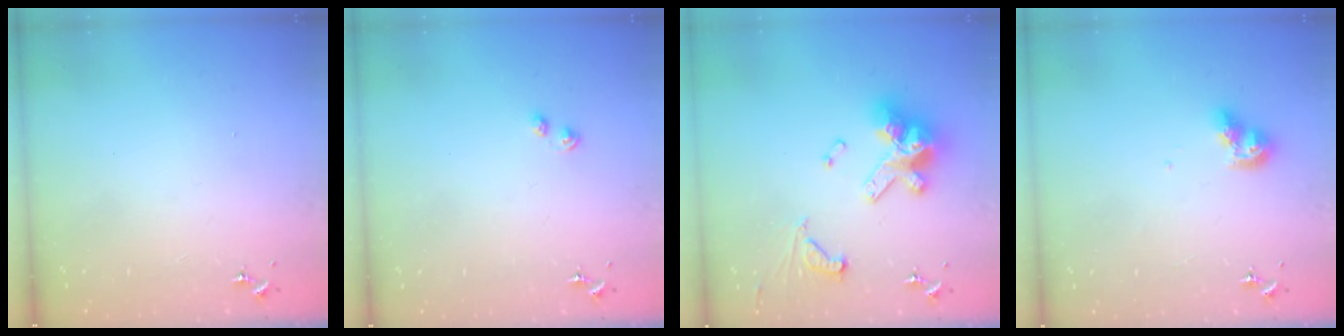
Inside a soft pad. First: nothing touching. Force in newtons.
{"total": 2.2, "press": 2.1, "slide": 0.5}
{"total": 18.3, "press": 18.1, "slide": 2.5}
{"total": 9.8, "press": 9.7, "slide": 1.0}